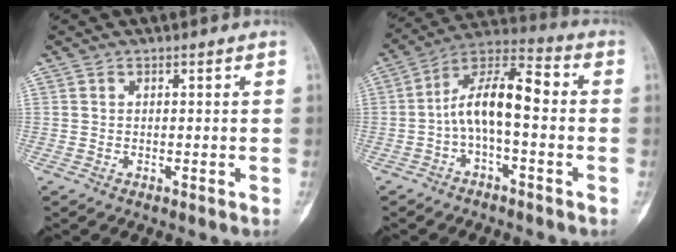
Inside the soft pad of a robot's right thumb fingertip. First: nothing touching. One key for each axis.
{"total": 11.6, "fx": -1.4, "fy": 4.9, "fz": 10.5, "tx": -0.180, "ty": 0.056, "tz": -0.034}